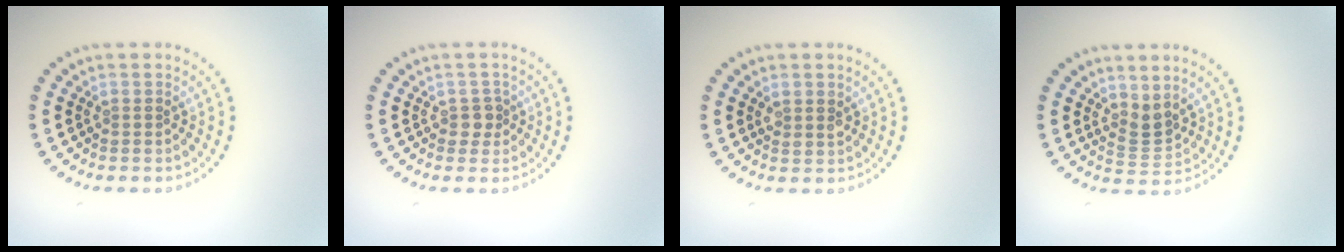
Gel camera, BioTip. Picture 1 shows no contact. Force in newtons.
{"total": 1.4, "press": 1.1, "slide": 0.8}
{"total": 1.5, "press": 1.3, "slide": 0.7}
{"total": 2.0, "press": 1.4, "slide": 1.5}